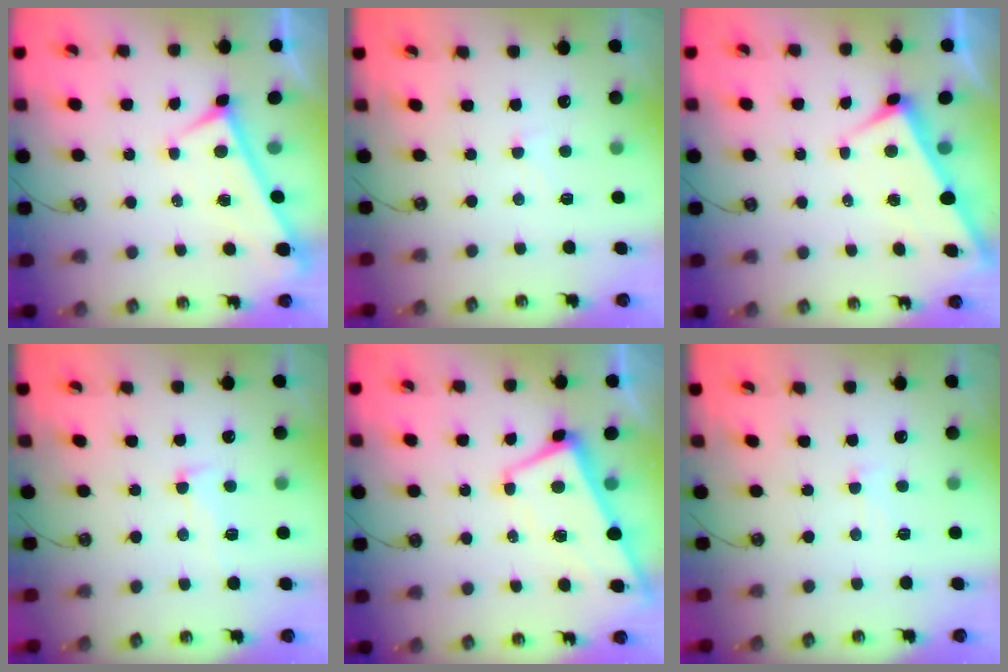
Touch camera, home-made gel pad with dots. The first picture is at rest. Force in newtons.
{"total": 0.7, "press": 0.5, "slide": 0.5}
{"total": 2.8, "press": 2.7, "slide": 0.6}
{"total": 3.4, "press": 3.2, "slide": 1.1}
{"total": 1.0, "press": 0.5, "slide": 0.8}
{"total": 0.8, "press": 0.2, "slide": 0.8}